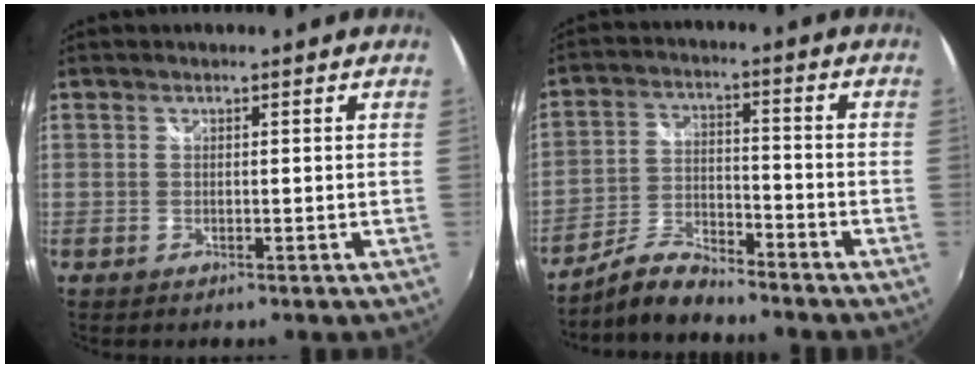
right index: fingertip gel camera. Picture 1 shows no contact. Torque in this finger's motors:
{"motor_torque": [-0.21, -0.30, -0.04, 0.00]}